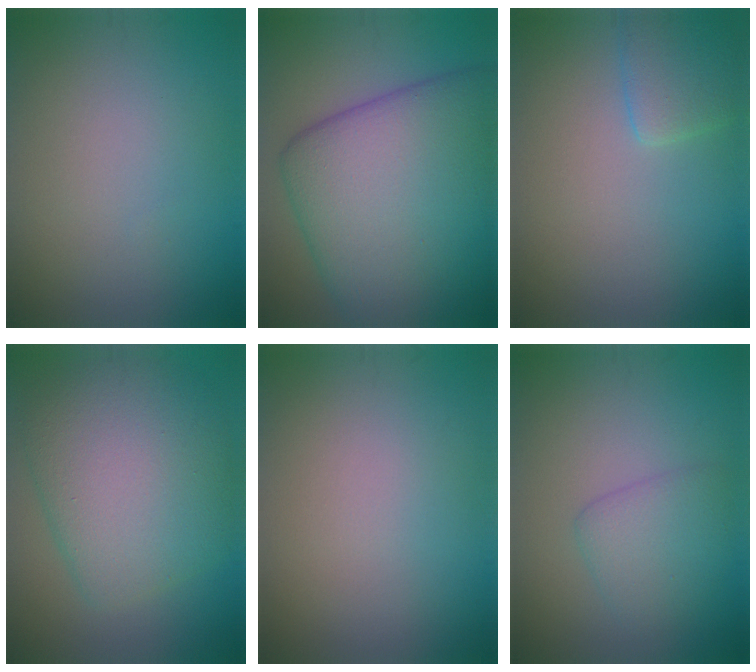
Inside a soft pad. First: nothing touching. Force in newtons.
{"total": 14.7, "press": 14.7, "slide": 0.5}
{"total": 2.5, "press": 2.5, "slide": 0.2}
{"total": 9.0, "press": 9.0, "slide": 0.1}
{"total": 0.0}
{"total": 3.0, "press": 3.0, "slide": 0.2}